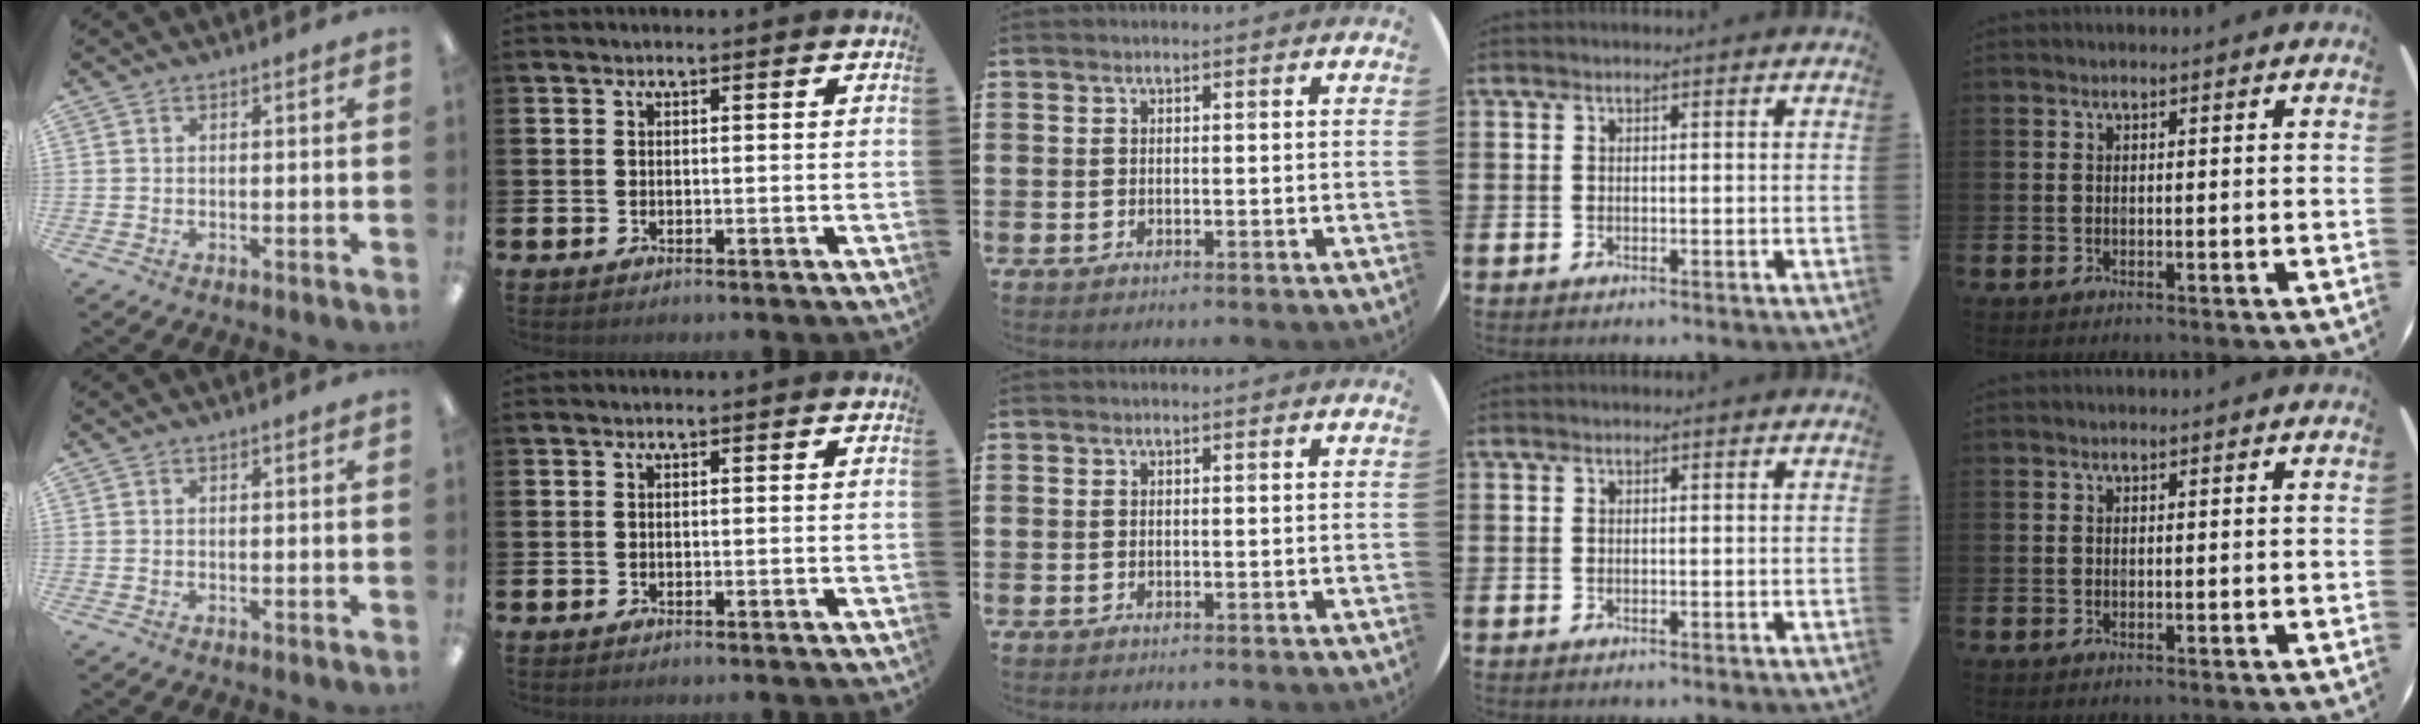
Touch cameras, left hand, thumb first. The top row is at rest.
{}